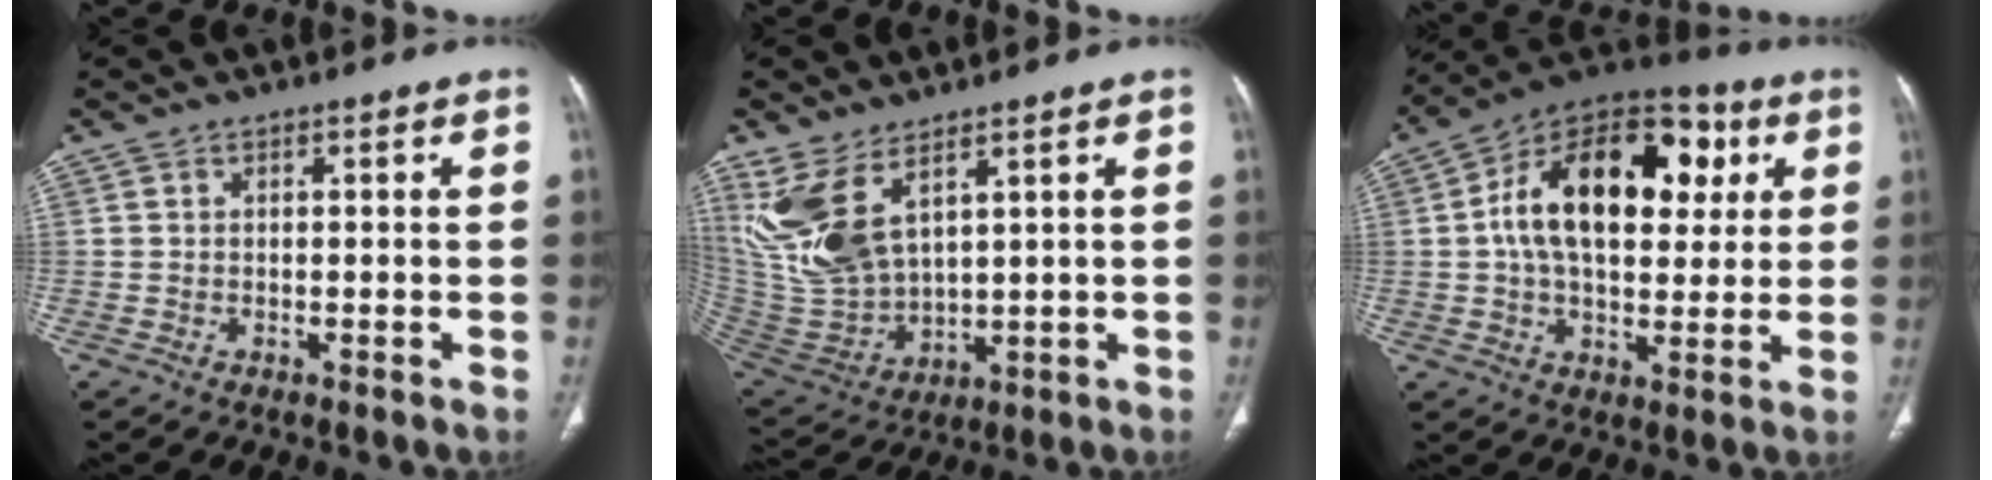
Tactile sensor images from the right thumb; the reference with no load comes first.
{"total": 13.4, "force": [6.8, 6.5, 9.5], "torque": [-0.200, -0.032, 0.166]}
{"total": 22.5, "force": [4.6, 13.5, 17.4], "torque": [-0.251, 0.017, 0.062]}